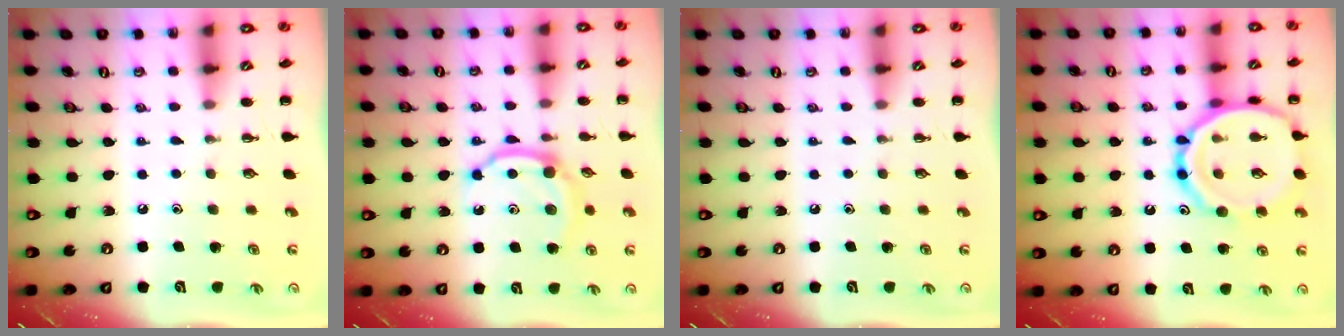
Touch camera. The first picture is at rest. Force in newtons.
{"total": 7.9, "press": 7.8, "slide": 0.9}
{"total": 0.0}
{"total": 19.3, "press": 19.3, "slide": 1.6}